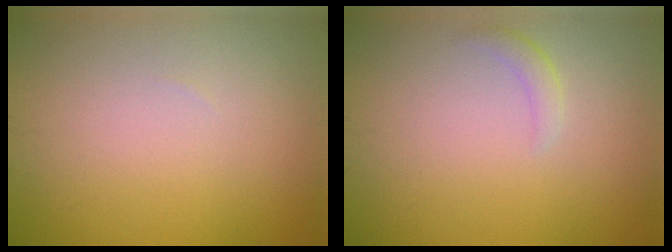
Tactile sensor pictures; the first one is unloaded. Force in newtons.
{"total": 1.1, "press": 1.1, "slide": 0.0}